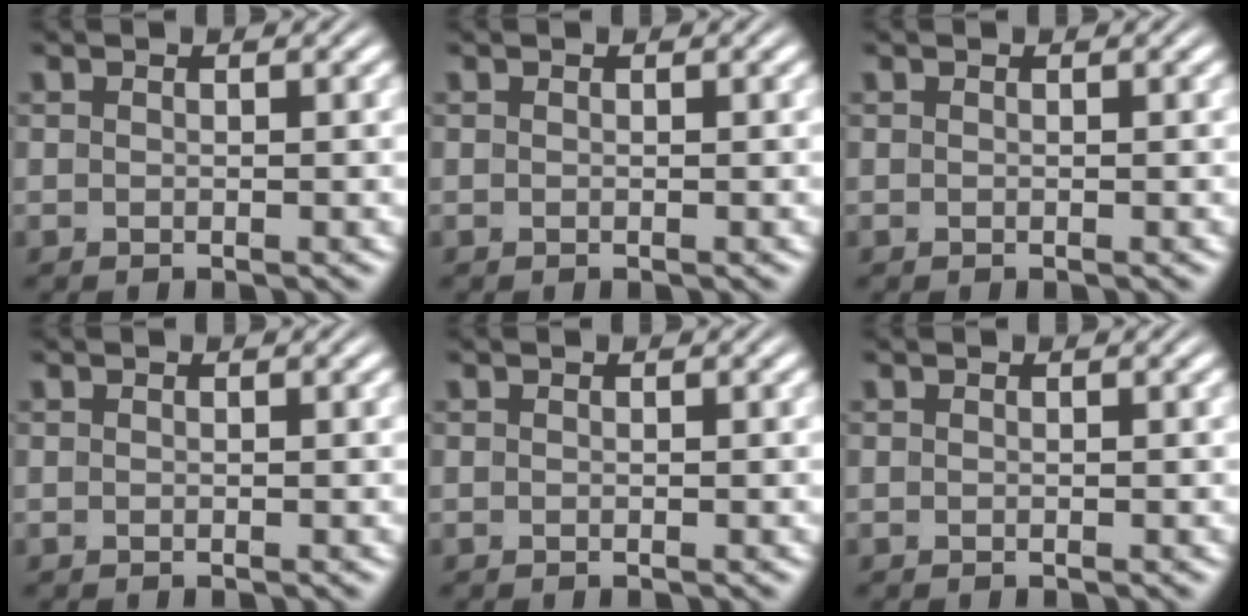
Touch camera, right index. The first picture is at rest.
{"total": 0.0}
{"total": 0.0}
{"total": 0.0}
{"total": 0.0}
{"total": 0.0}